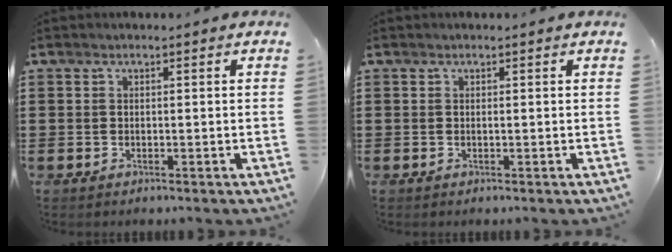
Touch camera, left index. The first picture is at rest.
{"total": 0.0}